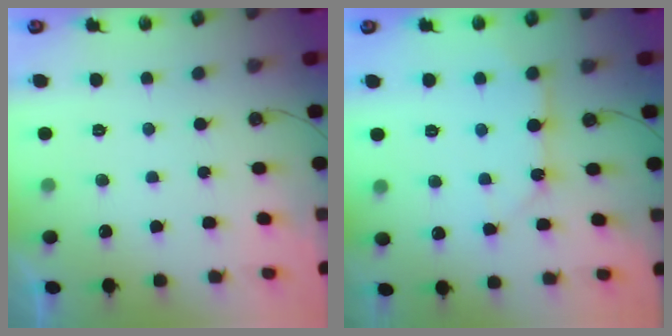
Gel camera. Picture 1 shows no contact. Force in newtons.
{"total": 10.2, "press": 10.1, "slide": 1.0}